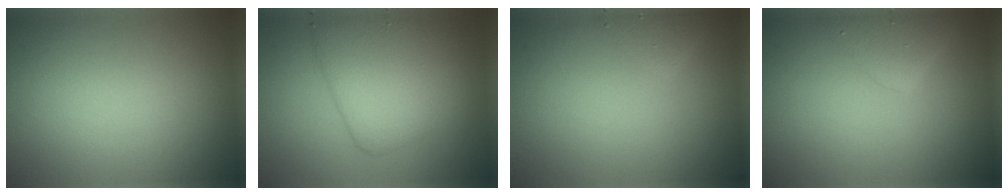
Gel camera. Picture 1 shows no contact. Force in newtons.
{"total": 6.4, "press": 6.3, "slide": 0.2}
{"total": 1.7, "press": 1.7, "slide": 0.1}
{"total": 3.0, "press": 3.0, "slide": 0.1}